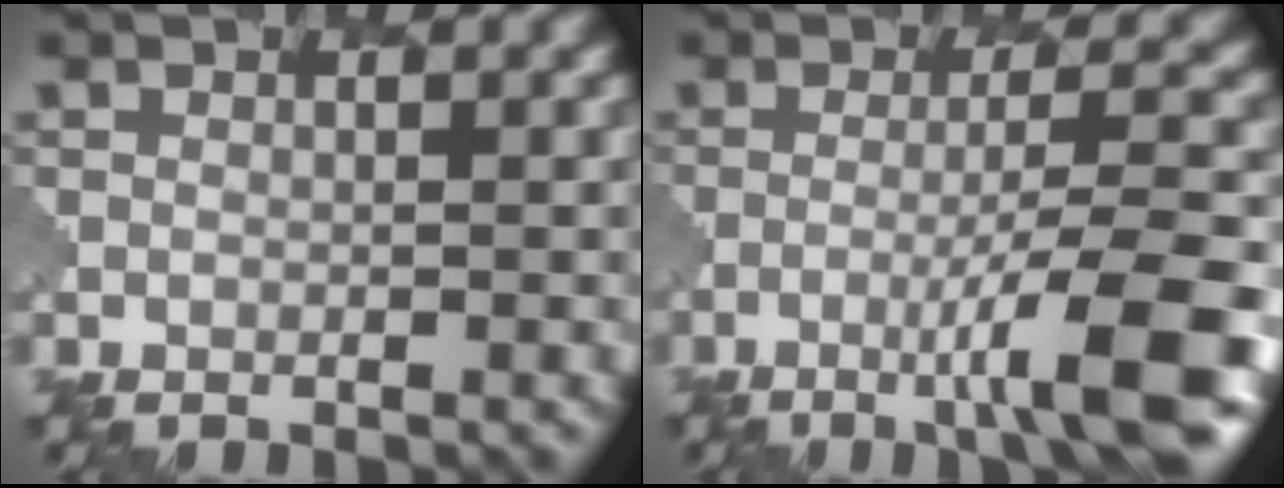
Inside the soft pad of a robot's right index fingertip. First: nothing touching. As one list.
[{"total": 7.6, "force": [-3.1, 0.8, 6.8], "torque": [-0.103, 0.010, -0.054]}]